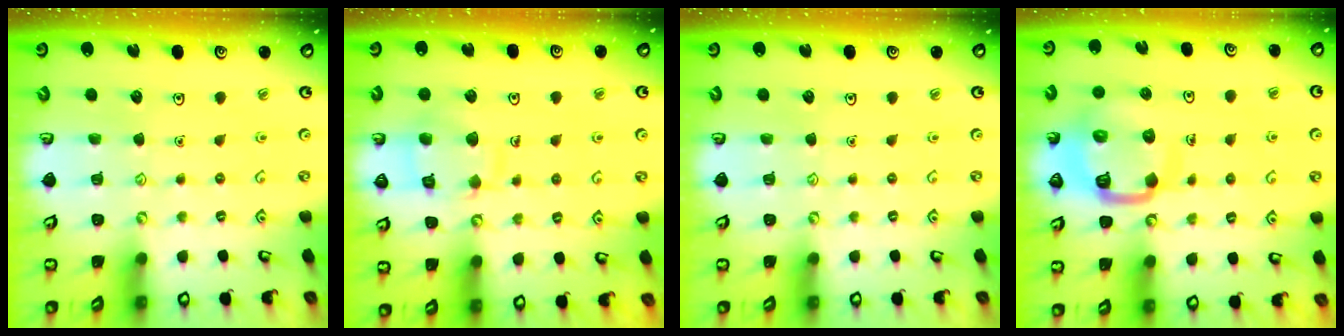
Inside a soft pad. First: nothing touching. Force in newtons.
{"total": 11.5, "press": 11.5, "slide": 0.9}
{"total": 0.0}
{"total": 11.4, "press": 11.4, "slide": 1.2}